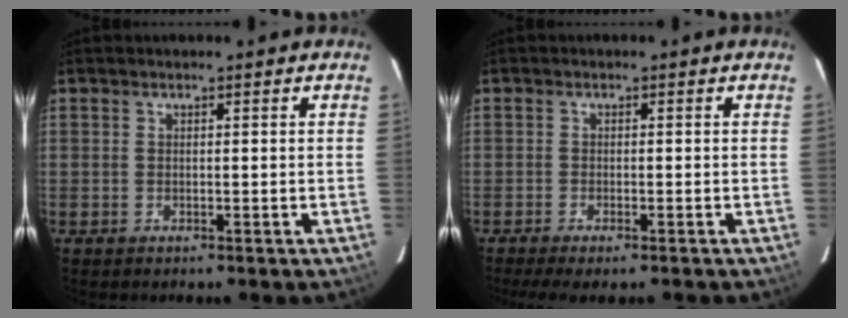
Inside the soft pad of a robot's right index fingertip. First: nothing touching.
{"total": 5.1, "force": [-4.0, 0.8, 3.1], "torque": [-0.071, -0.021, -0.066]}